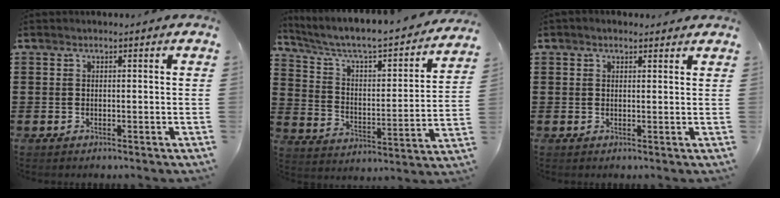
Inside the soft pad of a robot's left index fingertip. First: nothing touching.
{"total": 4.8, "force": [4.0, 0.8, 2.5], "torque": [-0.070, -0.041, 0.058]}
{"total": 1.2, "force": [1.0, 0.3, 0.5], "torque": [-0.011, 0.003, 0.019]}